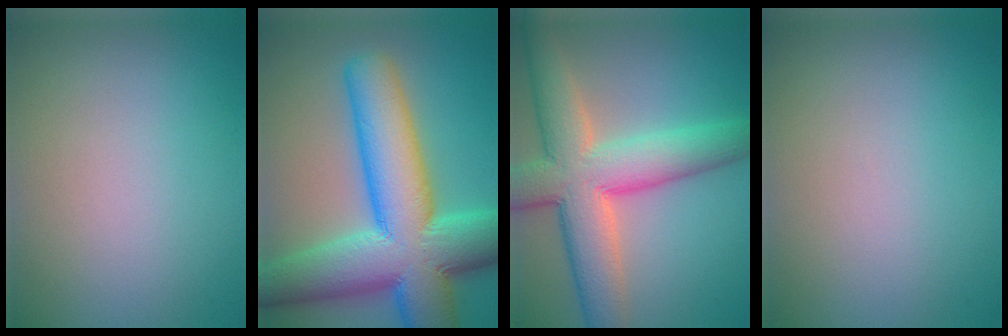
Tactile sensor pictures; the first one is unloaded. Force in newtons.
{"total": 14.7, "press": 14.7, "slide": 0.4}
{"total": 10.0, "press": 10.0, "slide": 0.6}
{"total": 0.0}